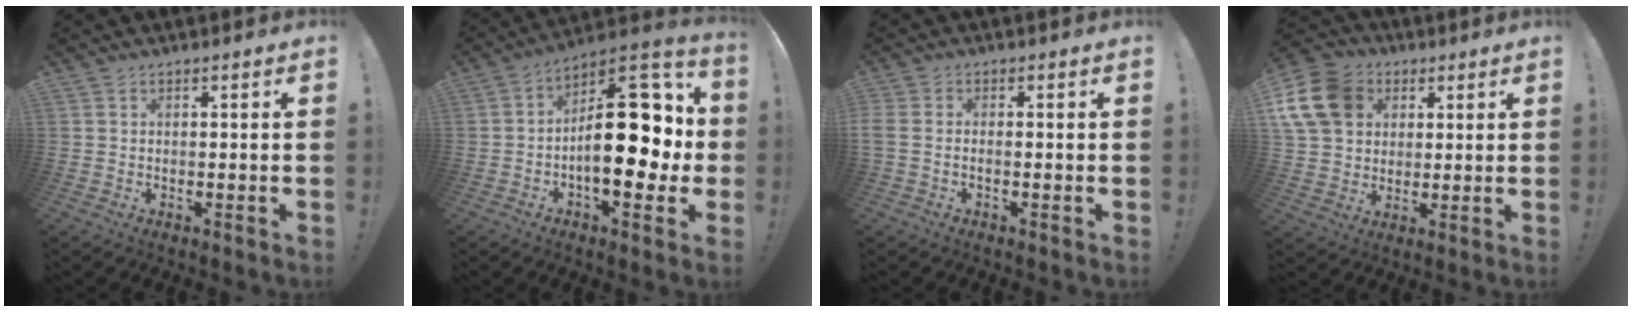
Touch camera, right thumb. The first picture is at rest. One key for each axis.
{"total": 24.5, "fx": -0.6, "fy": 12.6, "fz": 21.0, "tx": -0.292, "ty": 0.006, "tz": 0.000}
{"total": 2.3, "fx": -0.9, "fy": 1.0, "fz": 1.9, "tx": -0.043, "ty": 0.002, "tz": -0.015}
{"total": 15.8, "fx": 4.9, "fy": 12.7, "fz": 8.1, "tx": -0.147, "ty": -0.013, "tz": 0.102}